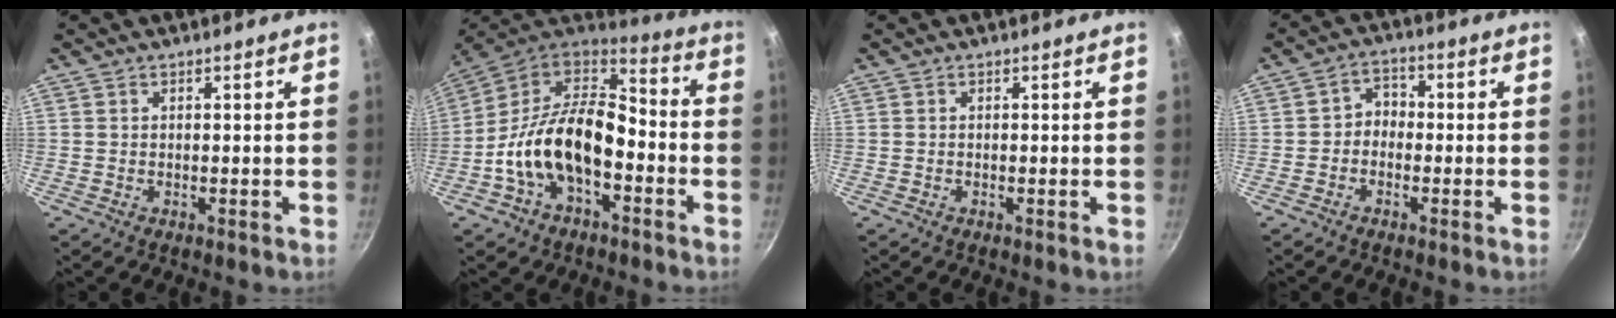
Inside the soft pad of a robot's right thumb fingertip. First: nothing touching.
{"total": 19.2, "force": [-4.7, 11.5, 14.7], "torque": [-0.246, 0.055, -0.096]}
{"total": 0.0}
{"total": 3.8, "force": [-1.0, 3.1, 2.0], "torque": [-0.013, 0.022, -0.029]}